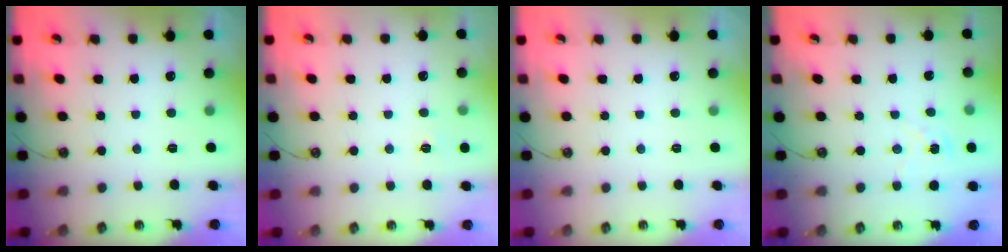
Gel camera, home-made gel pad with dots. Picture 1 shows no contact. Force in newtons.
{"total": 3.9, "press": 3.9, "slide": 0.5}
{"total": 0.0}
{"total": 1.6, "press": 1.6, "slide": 0.2}